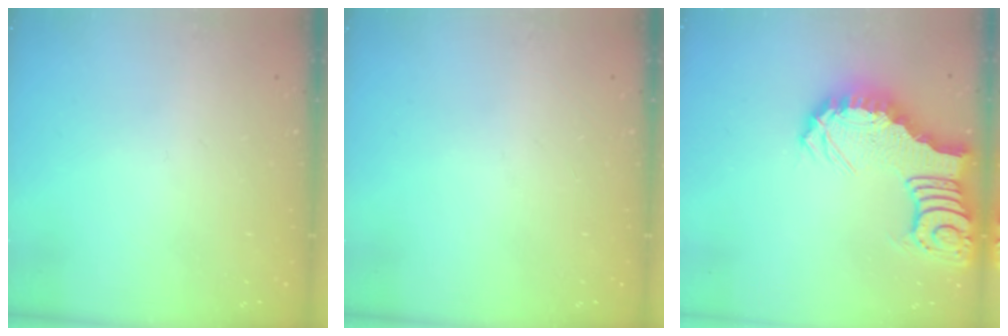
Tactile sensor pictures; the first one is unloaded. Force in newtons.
{"total": 0.0}
{"total": 6.2, "press": 6.1, "slide": 0.9}